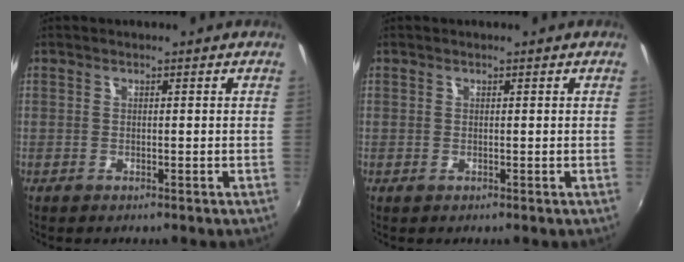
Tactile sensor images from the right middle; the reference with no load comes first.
{"total": 0.0}